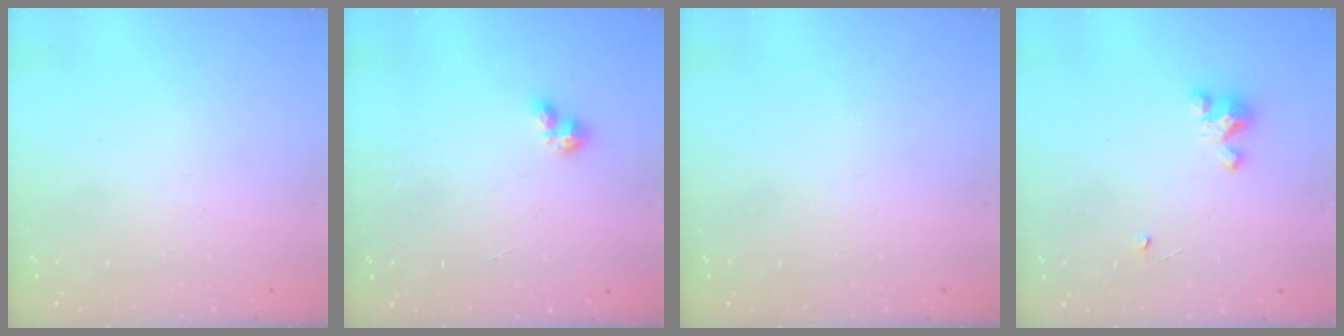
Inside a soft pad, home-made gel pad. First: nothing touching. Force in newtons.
{"total": 1.0, "press": 1.0, "slide": 0.1}
{"total": 0.0}
{"total": 3.5, "press": 3.5, "slide": 0.2}